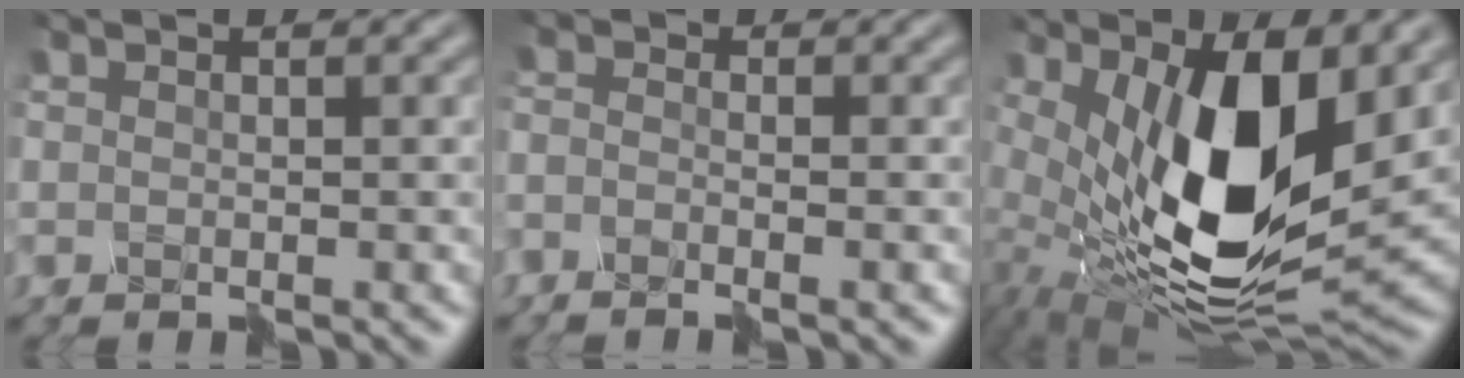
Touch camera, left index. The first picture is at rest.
{"total": 2.6, "force": [-2.6, -0.2, -0.2], "torque": [0.007, -0.002, -0.040]}
{"total": 10.7, "force": [0.0, 4.7, 9.6], "torque": [-0.187, -0.036, 0.009]}